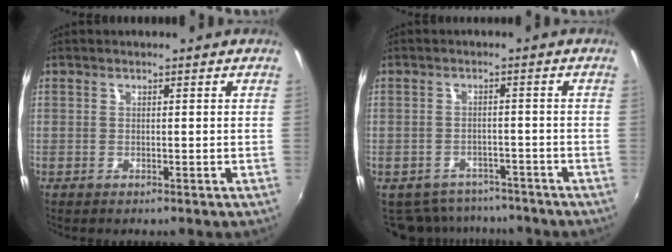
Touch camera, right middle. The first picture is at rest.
{"total": 8.6, "force": [-7.3, 4.3, 1.6], "torque": [-0.049, -0.004, -0.100]}